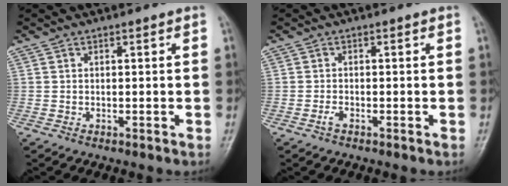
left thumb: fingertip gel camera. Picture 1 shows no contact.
{"total": 1.1, "force": [-0.8, 0.4, 0.5], "torque": [-0.019, 0.001, -0.019]}